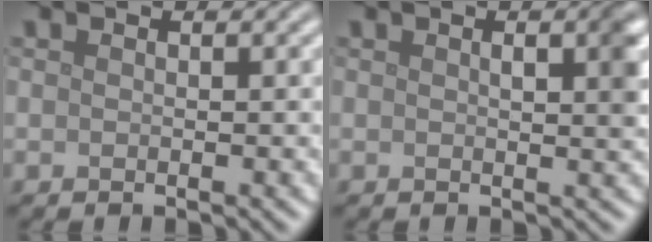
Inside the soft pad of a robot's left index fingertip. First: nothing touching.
{"total": 3.0, "force": [0.8, 0.8, 2.7], "torque": [-0.030, 0.007, 0.009]}